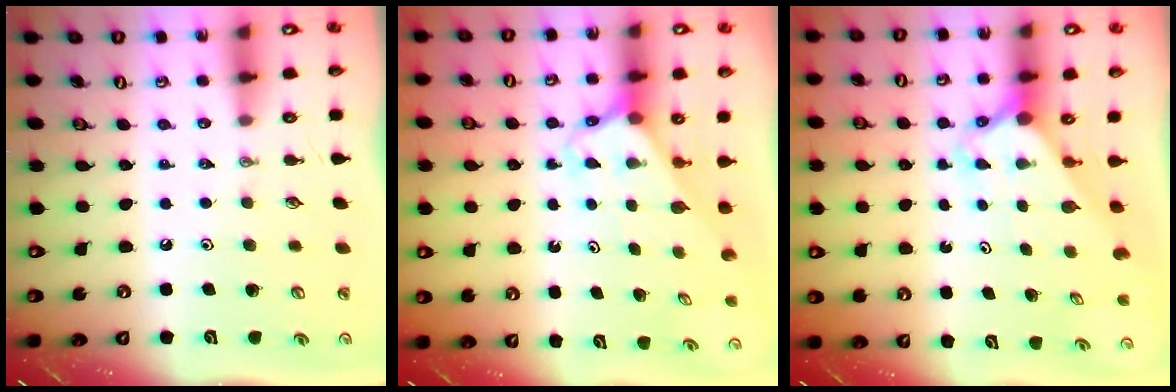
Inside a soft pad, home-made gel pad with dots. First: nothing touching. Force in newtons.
{"total": 2.7, "press": 2.7, "slide": 0.1}
{"total": 2.7, "press": 2.7, "slide": 0.2}